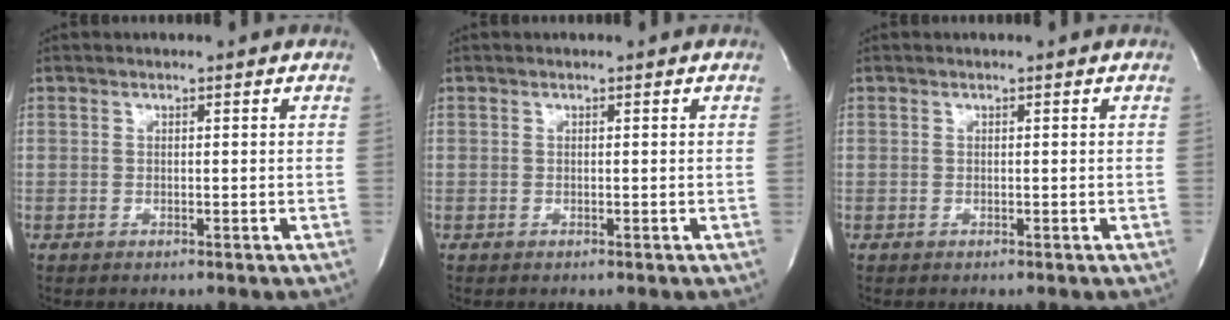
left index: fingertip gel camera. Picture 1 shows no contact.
{"total": 0.0}
{"total": 0.0}